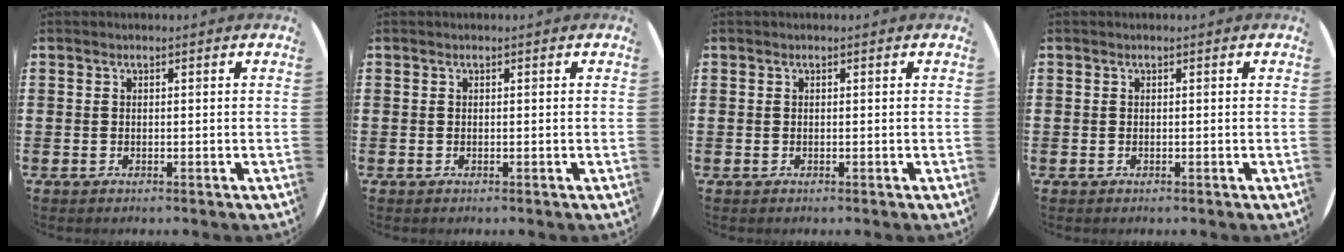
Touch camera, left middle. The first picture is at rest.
{"total": 0.0}
{"total": 0.0}
{"total": 0.0}